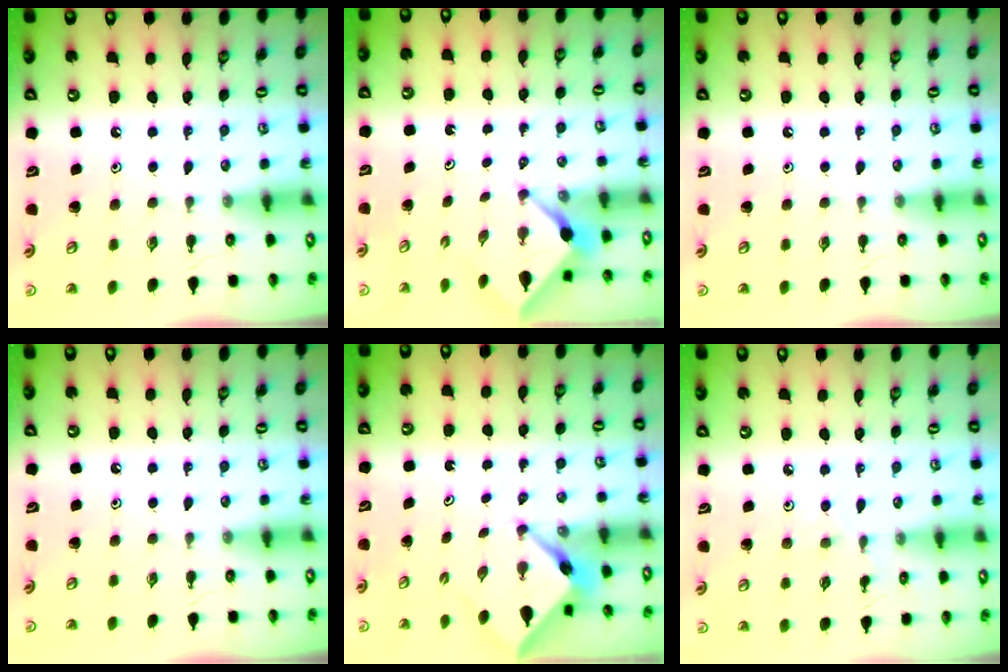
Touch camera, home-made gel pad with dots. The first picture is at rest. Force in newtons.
{"total": 2.3, "press": 2.3, "slide": 0.2}
{"total": 0.0}
{"total": 0.0}
{"total": 3.1, "press": 3.1, "slide": 0.3}
{"total": 1.4, "press": 1.4, "slide": 0.1}